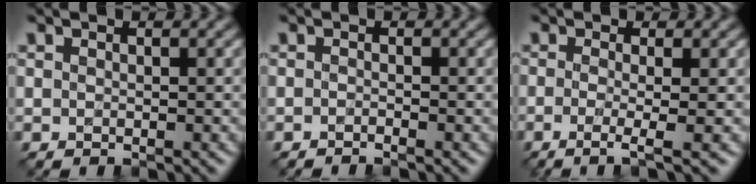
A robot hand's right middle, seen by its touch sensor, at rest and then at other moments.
{"total": 0.8, "force": [-0.6, 0.1, 0.5], "torque": [-0.005, -0.002, -0.015]}
{"total": 3.7, "force": [-0.7, 1.1, 3.5], "torque": [-0.046, -0.007, -0.018]}